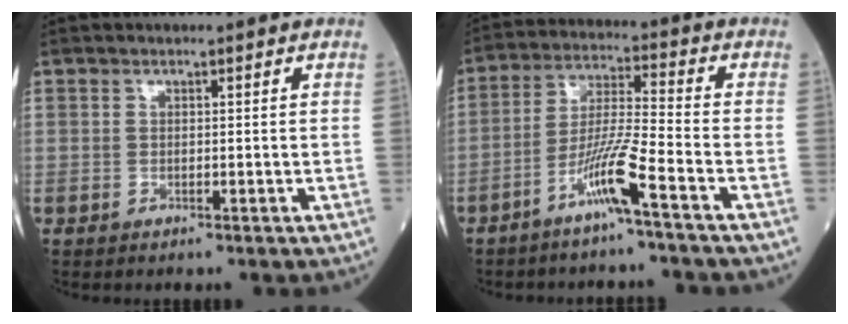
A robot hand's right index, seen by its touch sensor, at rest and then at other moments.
{"total": 8.0, "force": [-4.9, -0.9, 6.3], "torque": [-0.123, -0.001, -0.098]}